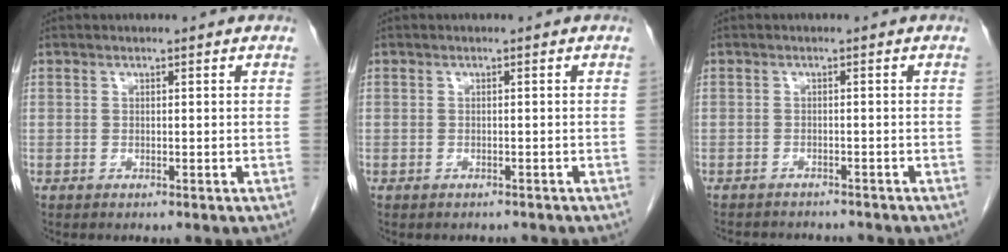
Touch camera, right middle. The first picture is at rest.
{"total": 1.9, "force": [-1.7, 0.7, 0.3], "torque": [-0.011, -0.002, -0.021]}
{"total": 7.5, "force": [-6.9, 2.0, 1.9], "torque": [-0.031, -0.002, -0.088]}